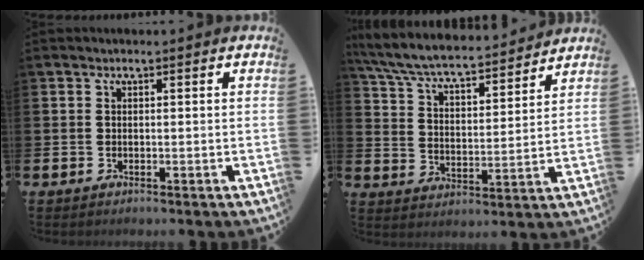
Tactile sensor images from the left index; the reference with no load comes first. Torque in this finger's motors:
{"motor_torque": [1.07, -1.07, 0.63, 0.21]}